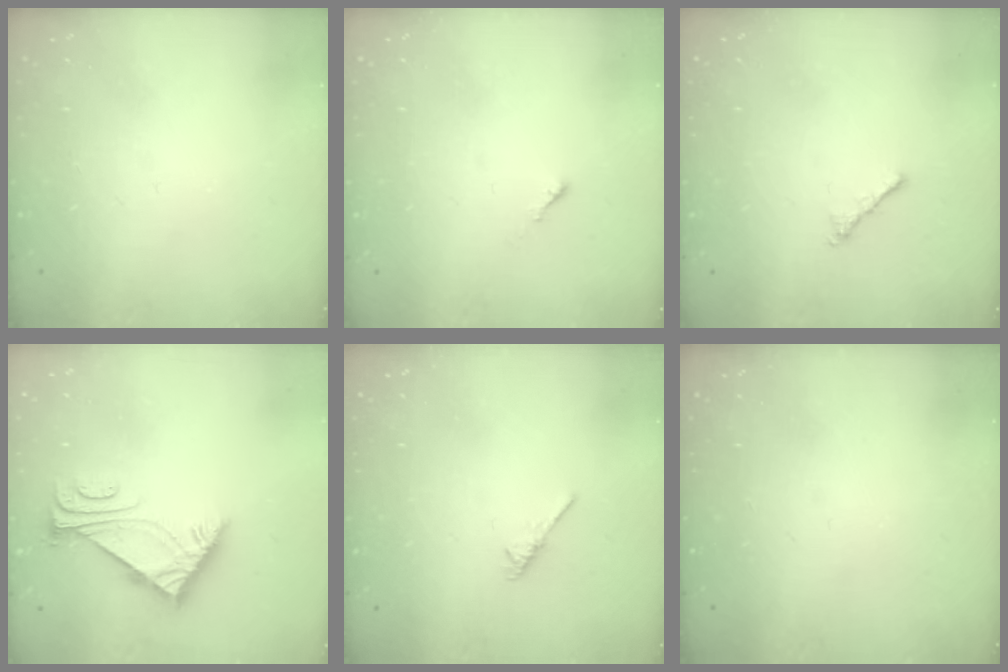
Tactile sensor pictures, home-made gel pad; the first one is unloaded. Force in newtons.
{"total": 0.0}
{"total": 1.0, "press": 0.9, "slide": 0.4}
{"total": 6.1, "press": 6.0, "slide": 1.1}
{"total": 1.9, "press": 1.8, "slide": 0.5}
{"total": 0.0}